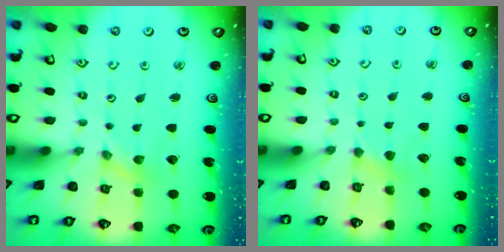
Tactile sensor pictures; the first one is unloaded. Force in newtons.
{"total": 3.4, "press": 3.4, "slide": 0.5}